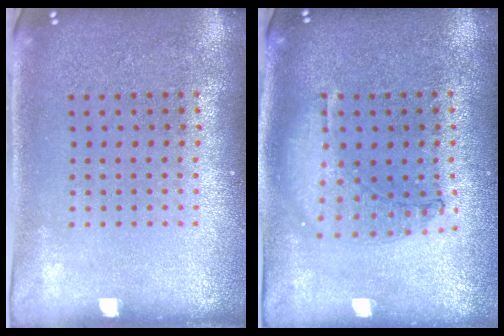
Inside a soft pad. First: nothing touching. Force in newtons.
{"total": 1.0, "press": 0.9, "slide": 0.2}